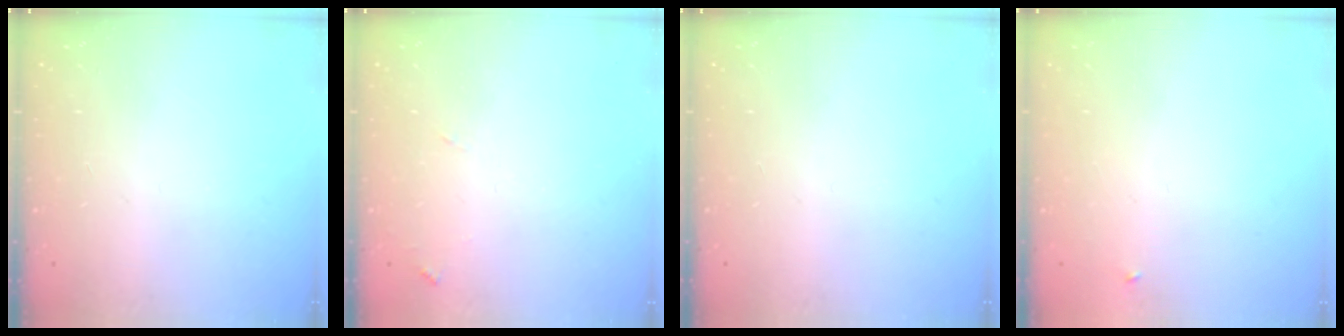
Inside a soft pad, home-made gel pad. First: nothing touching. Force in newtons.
{"total": 6.3, "press": 6.3, "slide": 0.5}
{"total": 0.0}
{"total": 2.3, "press": 2.3, "slide": 0.2}